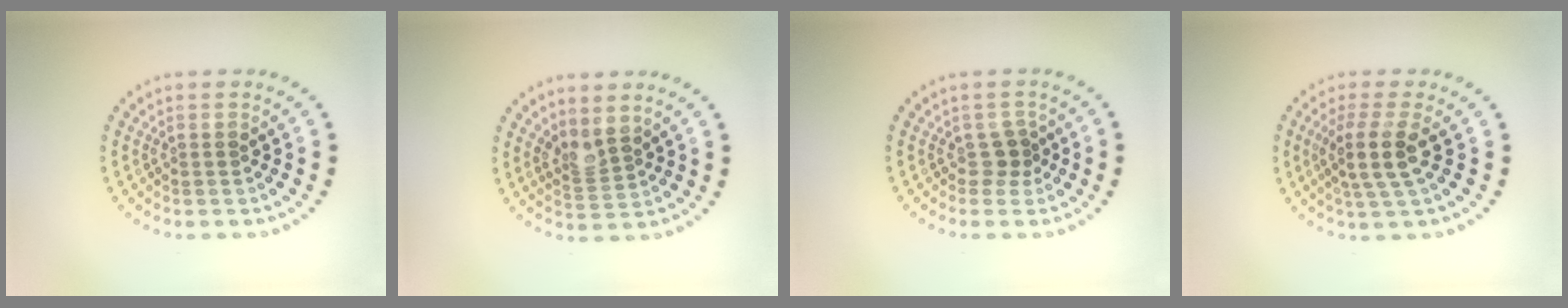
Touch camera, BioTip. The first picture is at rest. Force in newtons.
{"total": 2.1, "press": 1.5, "slide": 1.4}
{"total": 1.5, "press": 1.0, "slide": 1.1}
{"total": 3.4, "press": 2.9, "slide": 1.9}